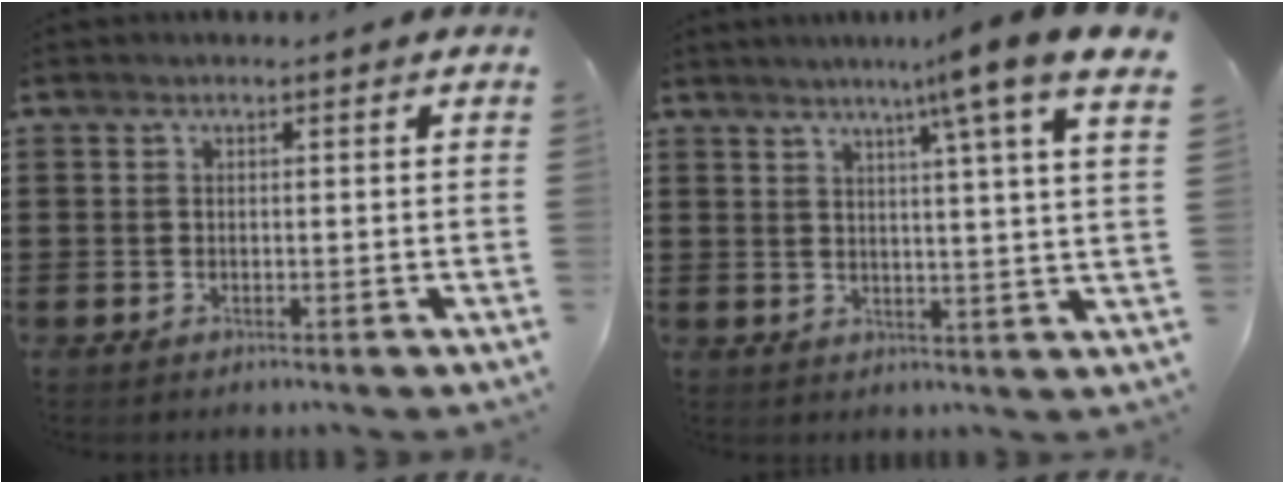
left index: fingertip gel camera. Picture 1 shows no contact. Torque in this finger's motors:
{"motor_torque": [1.19, -0.95, 1.04, 0.21]}